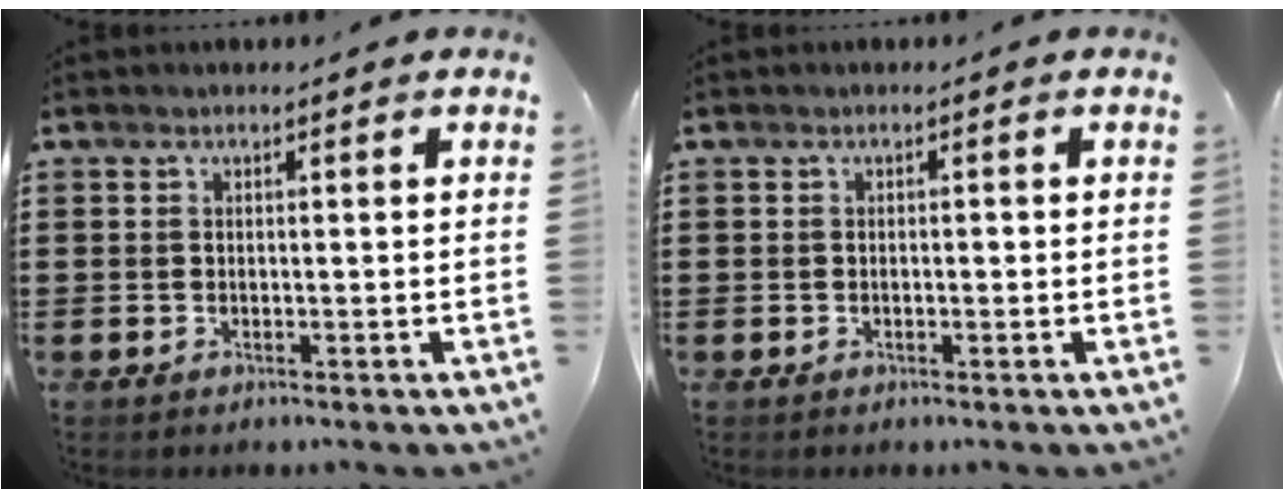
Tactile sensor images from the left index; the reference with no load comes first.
{"total": 0.6, "force": [-0.1, 0.1, 0.6], "torque": [-0.013, -0.003, -0.001]}